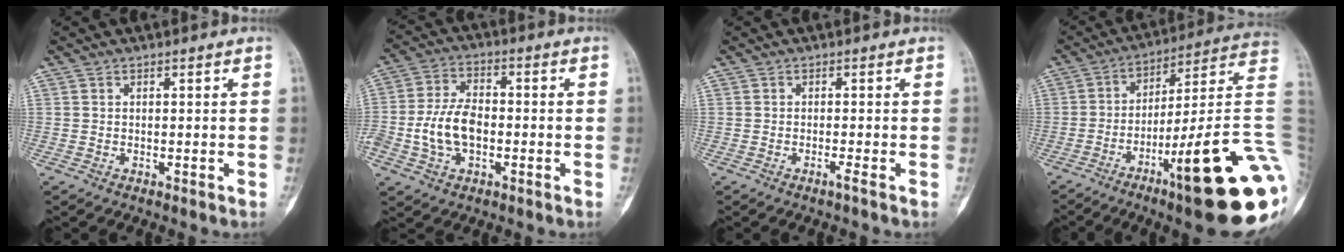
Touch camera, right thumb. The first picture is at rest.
{"total": 9.3, "force": [-1.8, 5.6, 7.2], "torque": [-0.143, 0.021, -0.039]}
{"total": 0.9, "force": [-0.7, -0.4, 0.6], "torque": [-0.006, 0.000, -0.013]}
{"total": 27.2, "force": [-9.3, 4.0, 25.3], "torque": [-0.282, 0.046, -0.136]}